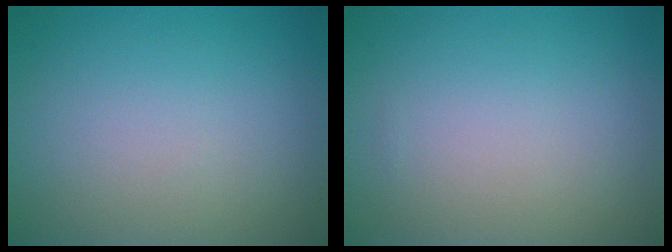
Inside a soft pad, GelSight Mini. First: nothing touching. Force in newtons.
{"total": 0.0}